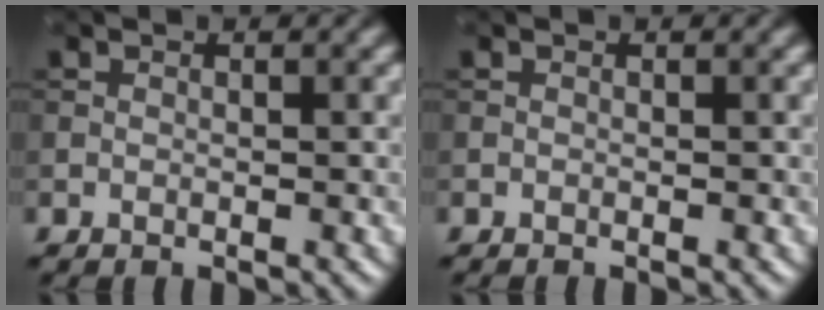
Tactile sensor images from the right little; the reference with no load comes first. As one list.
[{"total": 0.0}]